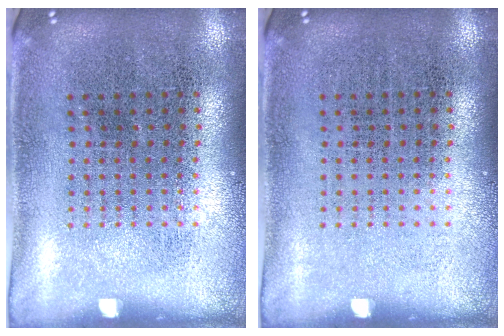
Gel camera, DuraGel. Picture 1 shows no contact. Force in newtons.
{"total": 0.0}